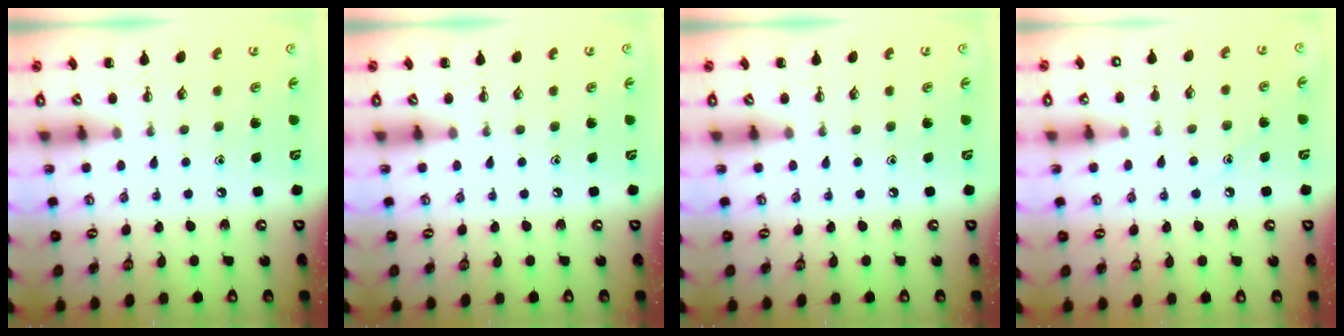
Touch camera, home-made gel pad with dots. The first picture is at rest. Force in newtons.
{"total": 0.0}
{"total": 0.0}
{"total": 7.3, "press": 7.1, "slide": 1.8}